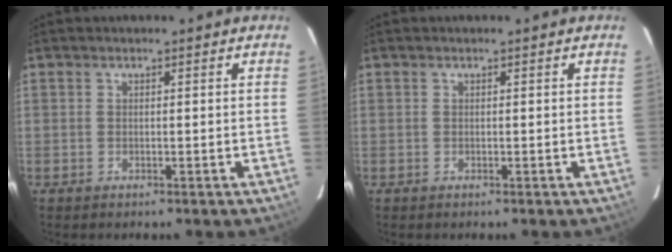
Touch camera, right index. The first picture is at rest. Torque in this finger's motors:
{"motor_torque": [0.00, 0.00, 0.00, 0.00]}